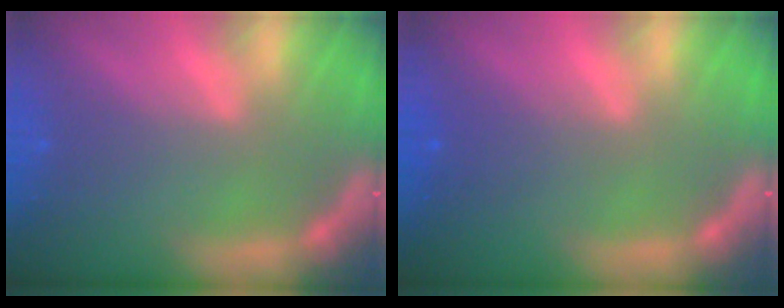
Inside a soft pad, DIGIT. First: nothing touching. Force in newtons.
{"total": 2.0}